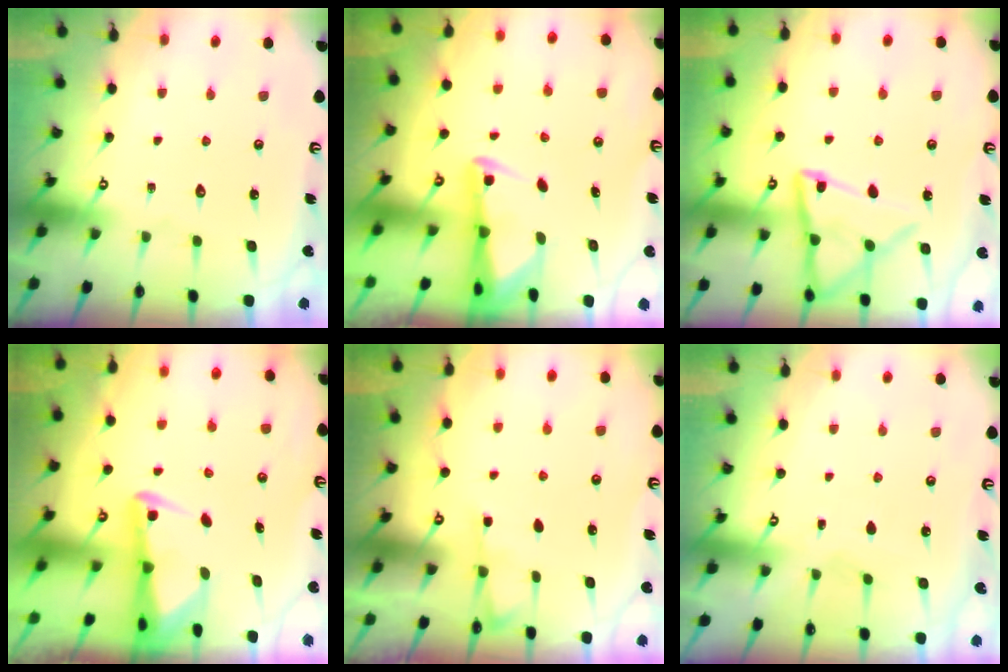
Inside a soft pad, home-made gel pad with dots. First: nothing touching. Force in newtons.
{"total": 2.2, "press": 2.2, "slide": 0.4}
{"total": 13.9, "press": 13.9, "slide": 1.4}
{"total": 2.8, "press": 2.7, "slide": 0.6}
{"total": 2.3, "press": 2.3, "slide": 0.4}
{"total": 3.0, "press": 3.0, "slide": 0.4}